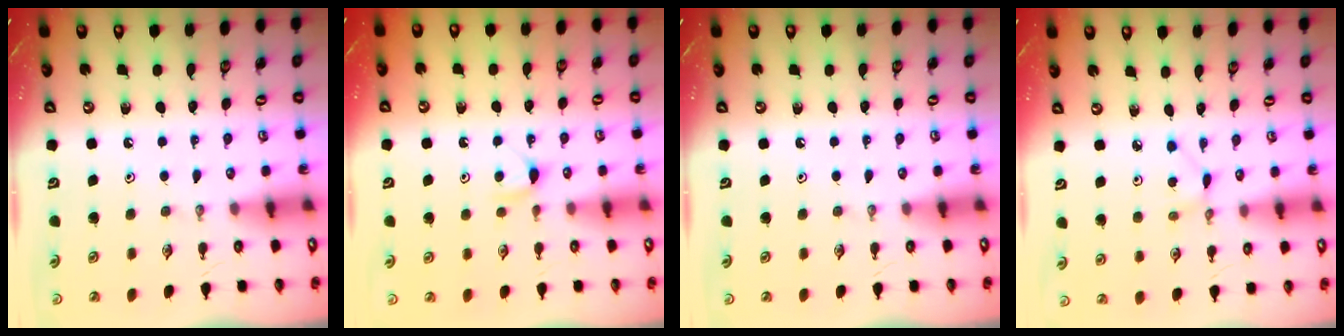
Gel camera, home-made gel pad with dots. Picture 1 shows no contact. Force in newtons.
{"total": 4.7, "press": 4.7, "slide": 0.5}
{"total": 0.0}
{"total": 1.9, "press": 1.9, "slide": 0.2}